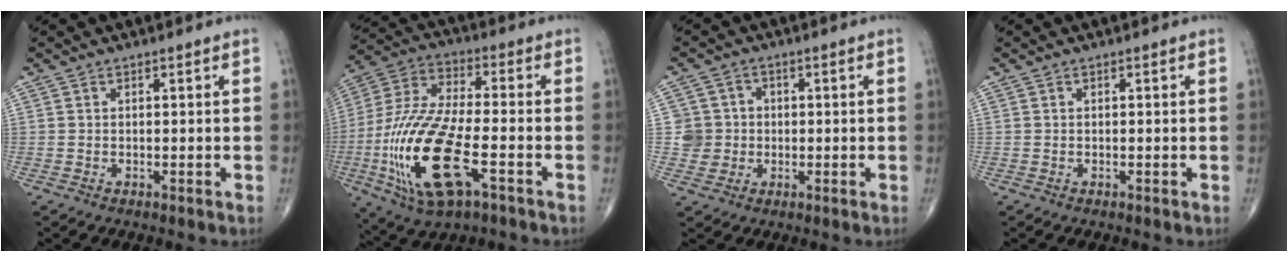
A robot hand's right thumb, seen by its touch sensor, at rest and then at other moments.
{"total": 22.2, "force": [-6.7, 8.4, 19.4], "torque": [-0.437, 0.011, -0.114]}
{"total": 5.1, "force": [-0.2, 5.1, 0.2], "torque": [0.029, 0.010, -0.007]}
{"total": 0.0}